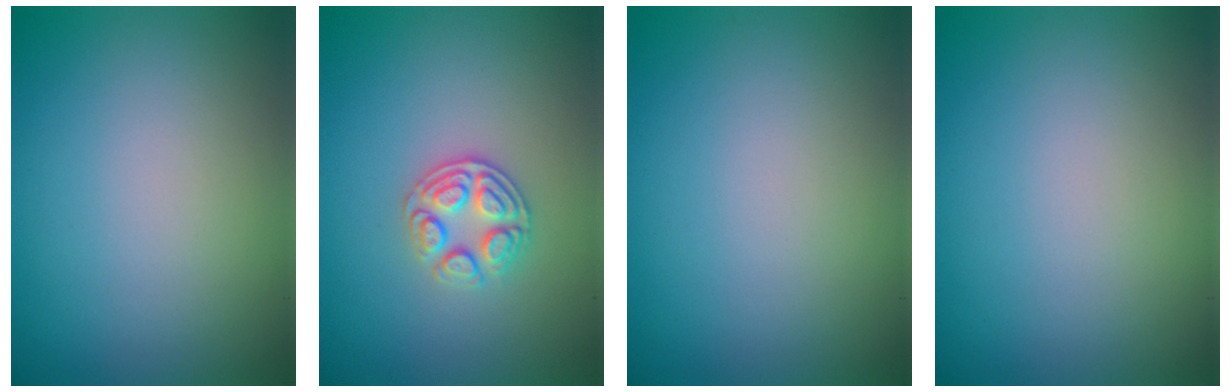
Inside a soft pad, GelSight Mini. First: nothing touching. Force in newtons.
{"total": 2.7, "press": 2.6, "slide": 0.8}
{"total": 0.0}
{"total": 0.0}